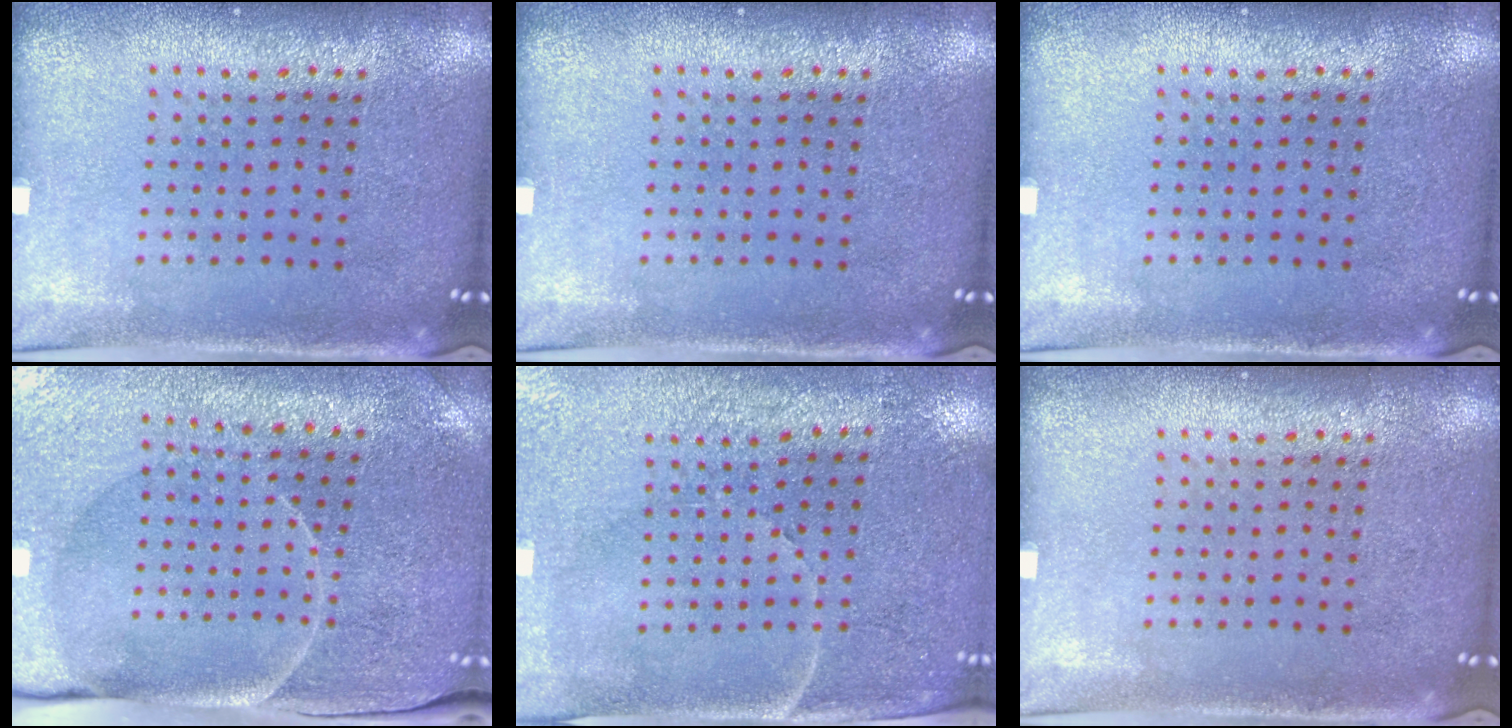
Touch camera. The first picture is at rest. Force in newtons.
{"total": 0.0}
{"total": 0.0}
{"total": 3.6, "press": 3.6, "slide": 0.5}
{"total": 3.4, "press": 3.1, "slide": 1.3}
{"total": 0.0}